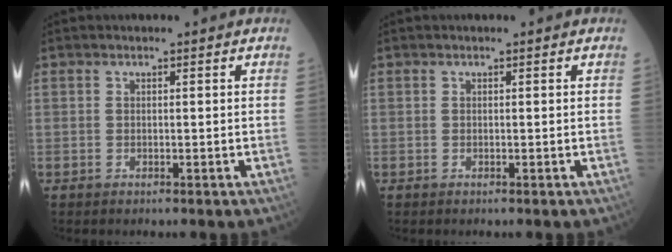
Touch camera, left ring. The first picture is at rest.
{"total": 0.0}